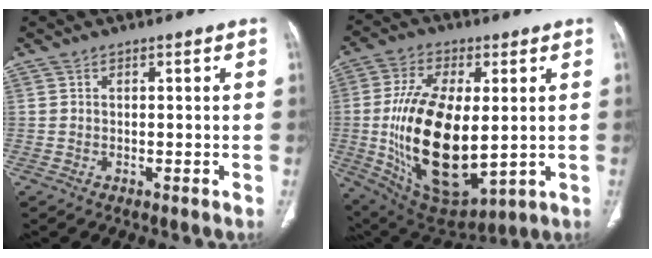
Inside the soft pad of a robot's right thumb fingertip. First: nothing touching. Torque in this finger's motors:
{"motor_torque": [1.53, 3.47, 2.59, 0.17, 0.76]}